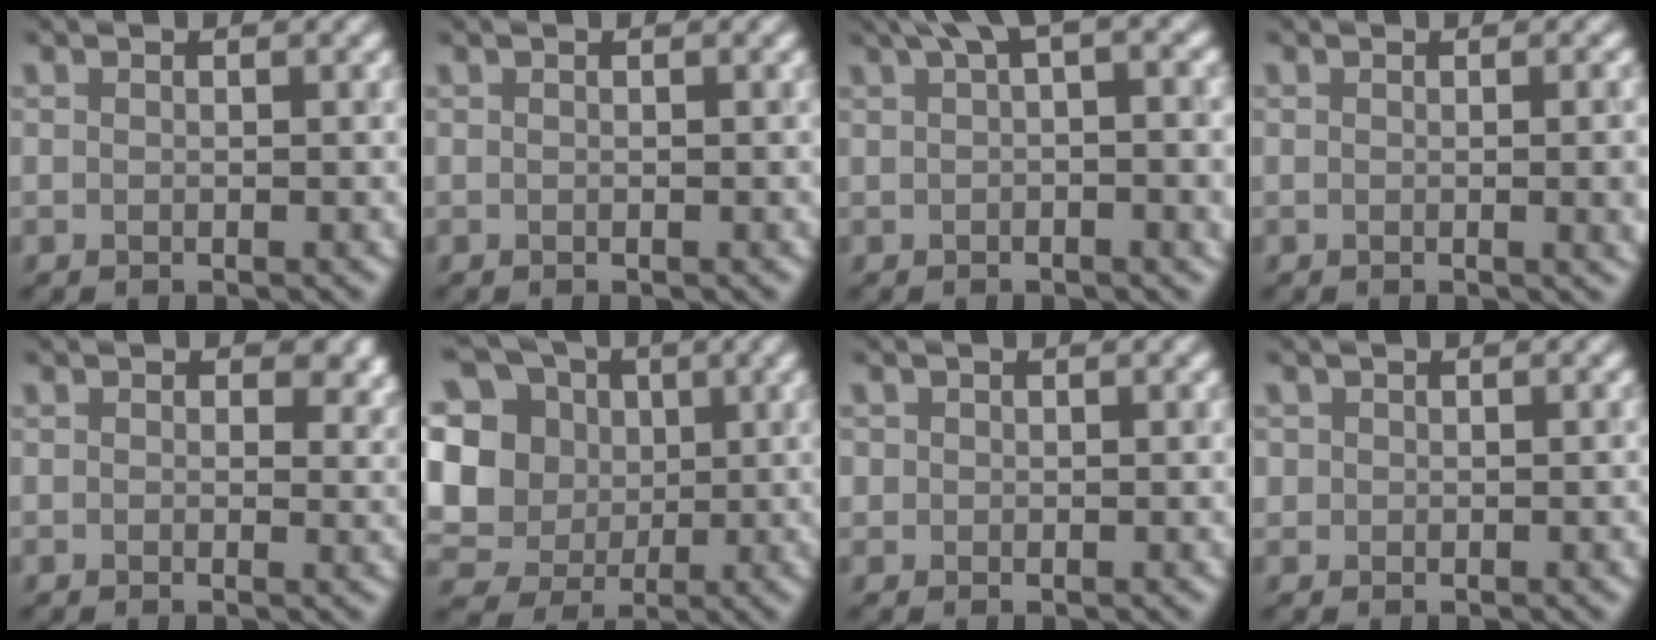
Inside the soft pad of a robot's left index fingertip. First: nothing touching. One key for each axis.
{"total": 0.0}
{"total": 6.6, "fx": 2.1, "fy": 1.9, "fz": 5.9, "tx": -0.076, "ty": 0.014, "tz": 0.029}
{"total": 3.7, "fx": -0.1, "fy": 1.4, "fz": 3.4, "tx": -0.024, "ty": -0.002, "tz": 0.000}
{"total": 2.9, "fx": 1.2, "fy": 2.1, "fz": 1.7, "tx": -0.019, "ty": -0.006, "tz": 0.009}
{"total": 14.3, "fx": 2.3, "fy": 12.8, "fz": 6.1, "tx": -0.187, "ty": 0.024, "tz": 0.023}
{"total": 0.9, "fx": 0.2, "fy": 0.9, "fz": 0.1, "tx": 0.006, "ty": -0.001, "tz": 0.000}
{"total": 1.2, "fx": 0.2, "fy": 1.1, "fz": 0.4, "tx": 0.000, "ty": -0.001, "tz": 0.001}